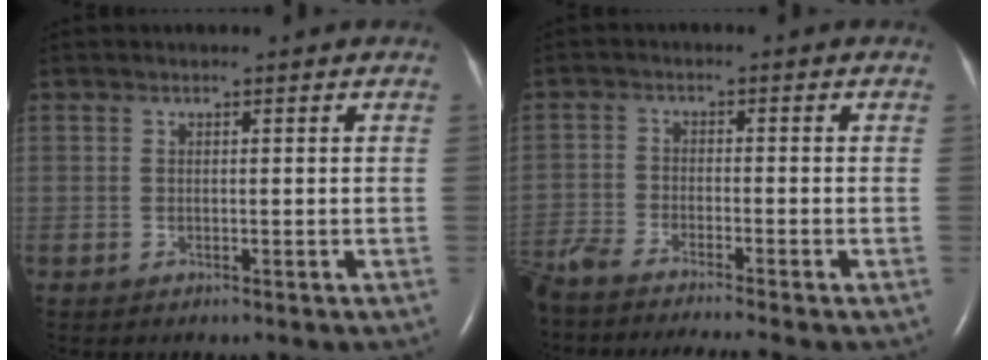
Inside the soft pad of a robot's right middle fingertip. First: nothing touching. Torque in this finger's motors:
{"motor_torque": [0.99, -1.15, 0.11, 0.05]}